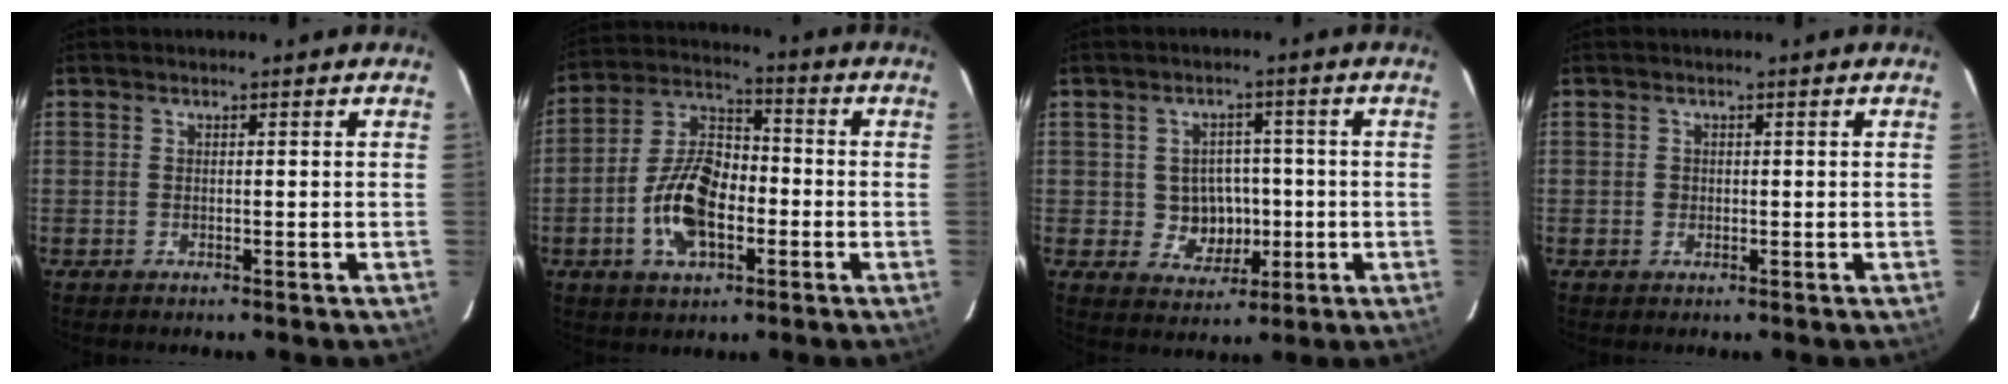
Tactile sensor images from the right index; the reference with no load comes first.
{"total": 12.9, "force": [-3.8, 7.0, 10.1], "torque": [-0.204, 0.016, -0.069]}
{"total": 6.3, "force": [-0.7, 5.9, 2.1], "torque": [-0.046, 0.013, 0.007]}
{"total": 0.8, "force": [-0.1, 0.8, 0.1], "torque": [0.003, 0.001, -0.002]}